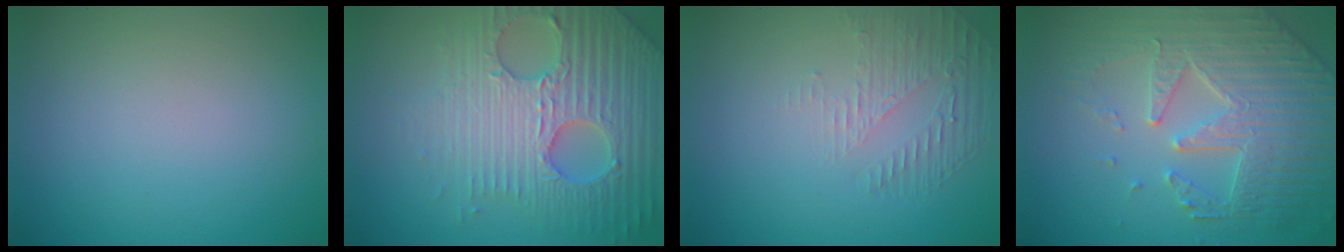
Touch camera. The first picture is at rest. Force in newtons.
{"total": 7.3, "press": 7.1, "slide": 1.8}
{"total": 1.7, "press": 0.8, "slide": 1.5}
{"total": 5.9, "press": 5.2, "slide": 2.8}